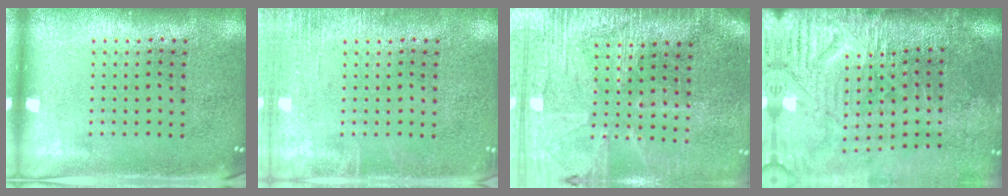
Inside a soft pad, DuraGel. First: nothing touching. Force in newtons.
{"total": 1.7, "press": 1.7, "slide": 0.3}
{"total": 3.5, "press": 3.2, "slide": 1.4}
{"total": 4.8, "press": 3.9, "slide": 2.7}